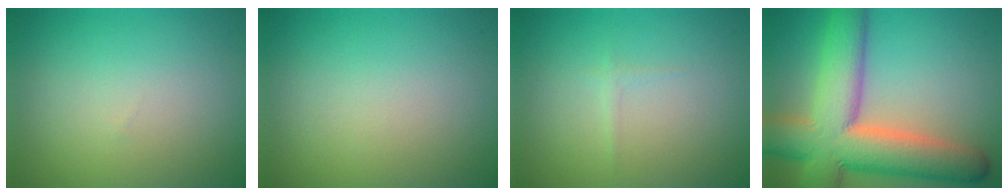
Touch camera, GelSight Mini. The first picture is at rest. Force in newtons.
{"total": 0.0}
{"total": 0.6, "press": 0.6, "slide": 0.0}
{"total": 12.9, "press": 12.8, "slide": 0.8}